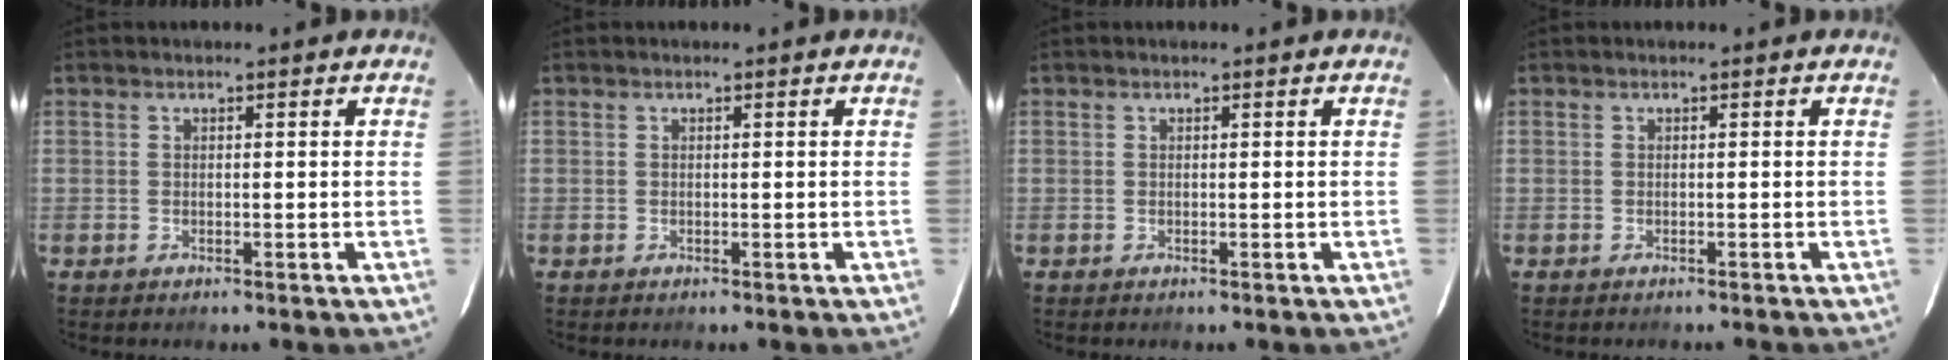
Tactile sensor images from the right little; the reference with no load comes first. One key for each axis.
{"total": 0.0}
{"total": 0.0}
{"total": 0.8, "fx": -0.8, "fy": 0.2, "fz": 0.3, "tx": -0.008, "ty": -0.001, "tz": -0.009}